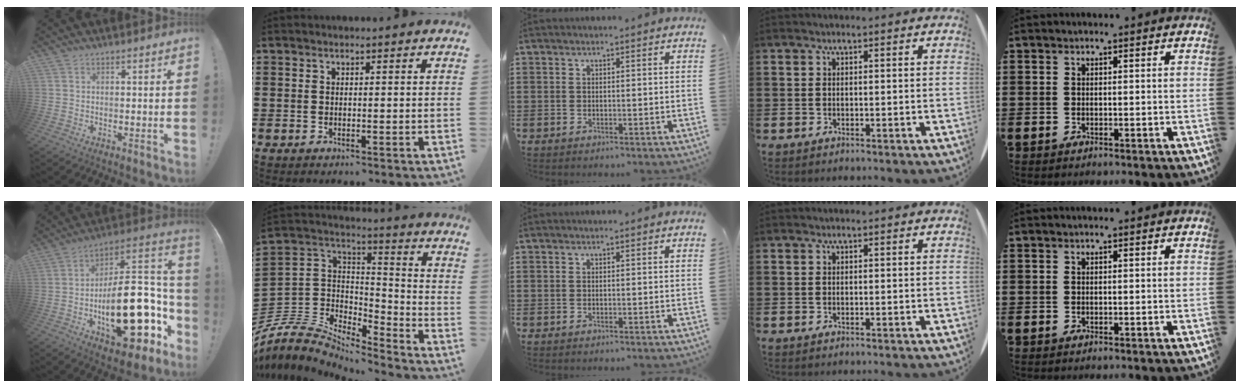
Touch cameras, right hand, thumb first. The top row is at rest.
{"thumb": {"total": 29.4, "force": [-8.0, 12.6, 25.3], "torque": [-0.407, 0.053, -0.113]}, "index": {"total": 7.1, "force": [-6.3, 2.9, 1.5], "torque": [-0.064, -0.005, -0.134]}}